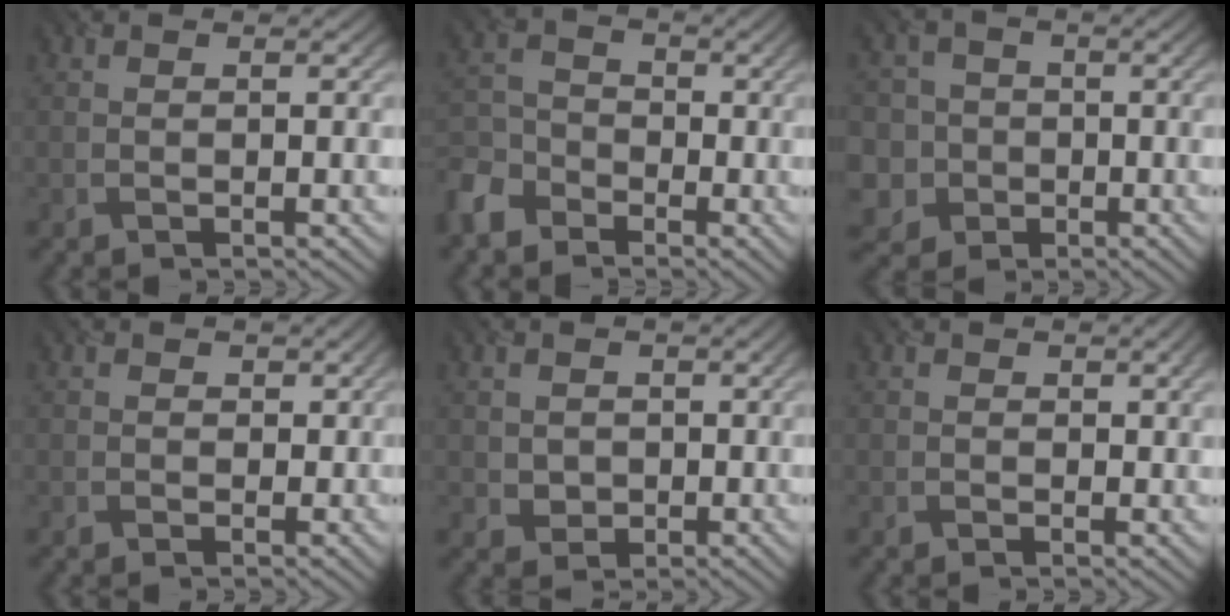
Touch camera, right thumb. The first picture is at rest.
{"total": 5.7, "force": [-4.2, 3.7, 1.0], "torque": [-0.048, -0.010, -0.100]}
{"total": 6.6, "force": [-1.3, 6.4, 0.6], "torque": [-0.053, 0.009, -0.057]}
{"total": 1.1, "force": [0.1, 0.5, -0.9], "torque": [0.013, -0.008, 0.004]}
{"total": 1.8, "force": [0.5, 1.7, -0.6], "torque": [-0.005, -0.009, 0.009]}
{"total": 1.4, "force": [1.0, 0.7, 0.8], "torque": [-0.014, -0.003, 0.019]}